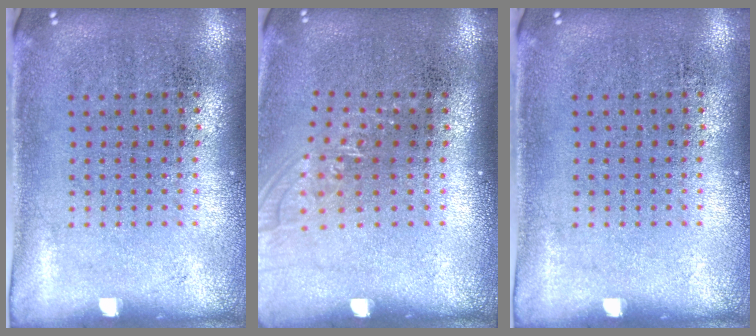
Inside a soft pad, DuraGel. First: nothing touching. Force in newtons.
{"total": 1.1, "press": 1.0, "slide": 0.6}
{"total": 0.0}